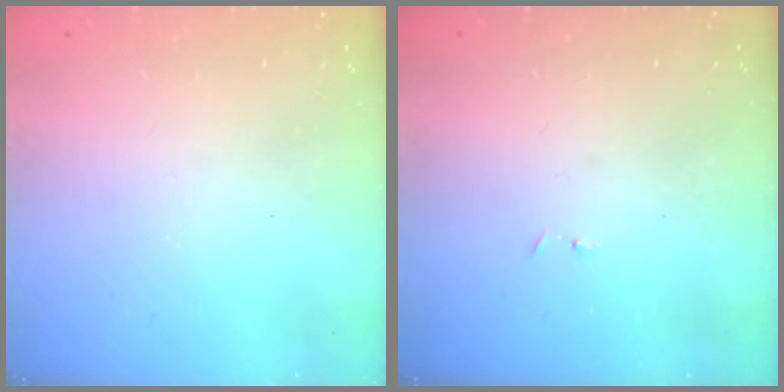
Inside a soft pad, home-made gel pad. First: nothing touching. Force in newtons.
{"total": 2.9, "press": 2.9, "slide": 0.4}